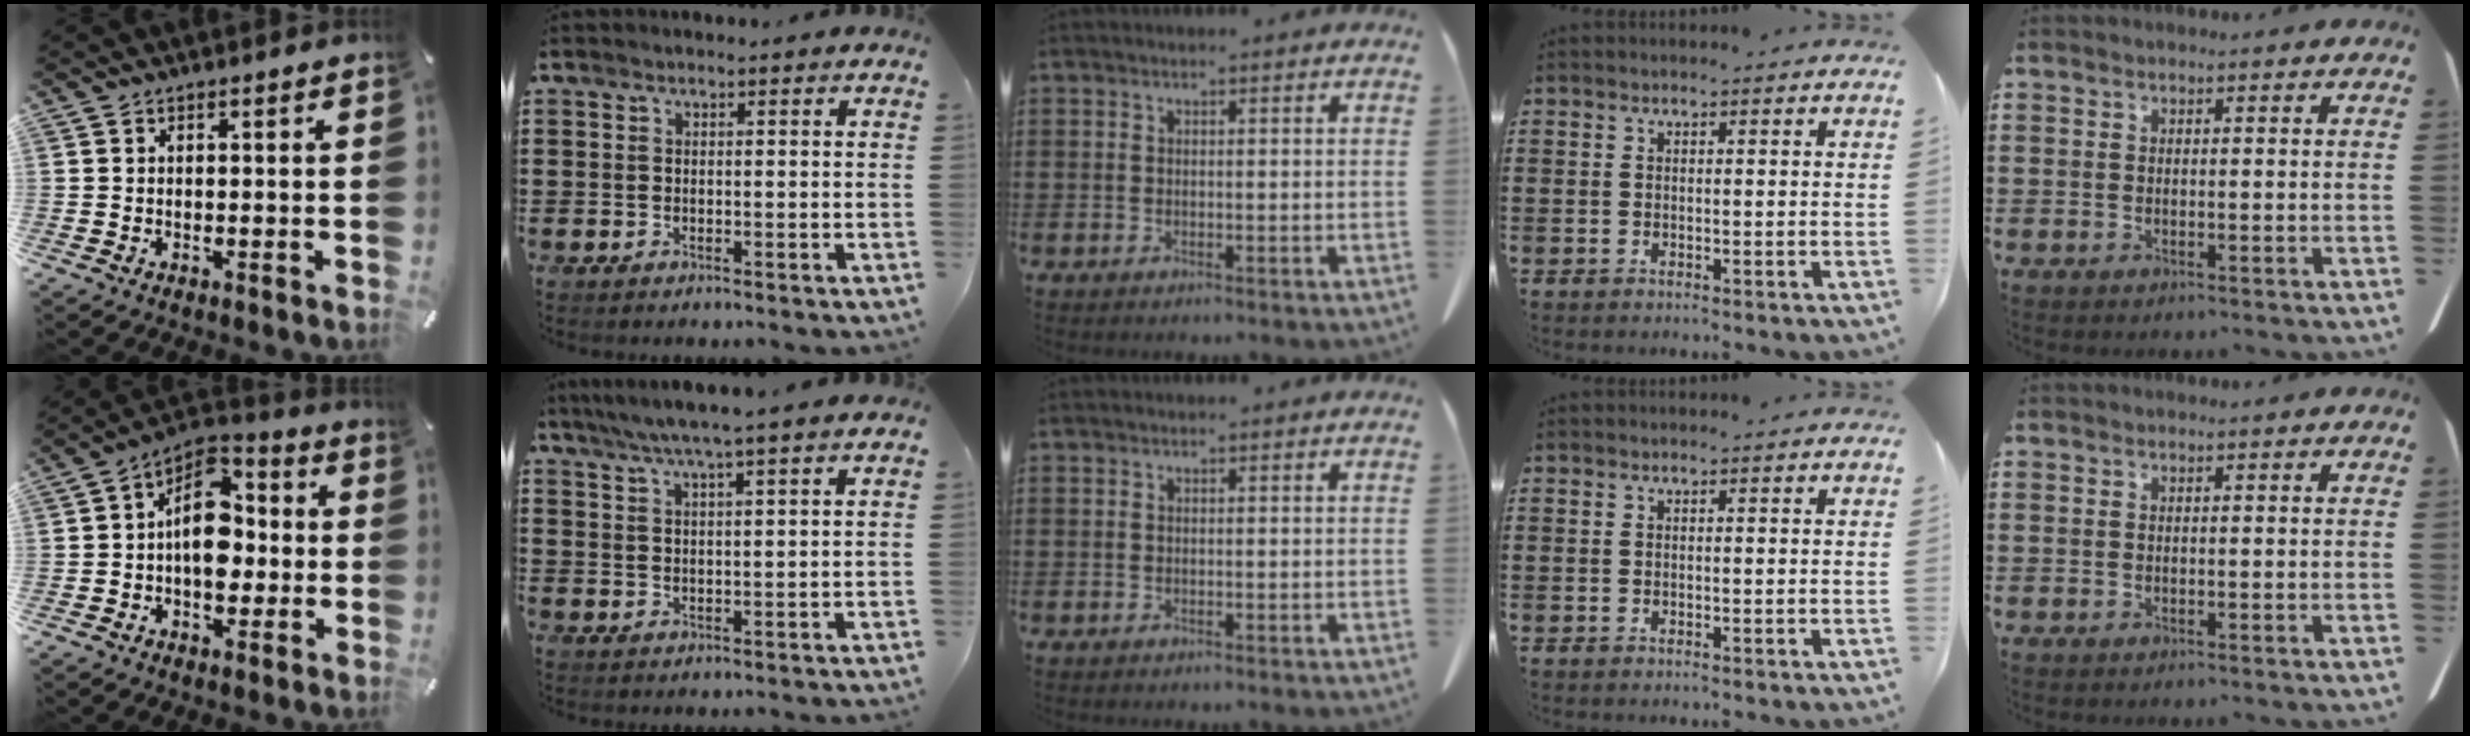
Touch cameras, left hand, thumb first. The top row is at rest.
{"thumb": {"total": 12.5, "force": [-0.9, 8.9, 8.8], "torque": [-0.135, -0.001, -0.020]}, "index": {"total": 4.5, "force": [3.6, -0.5, 2.6], "torque": [-0.059, -0.010, 0.062]}}